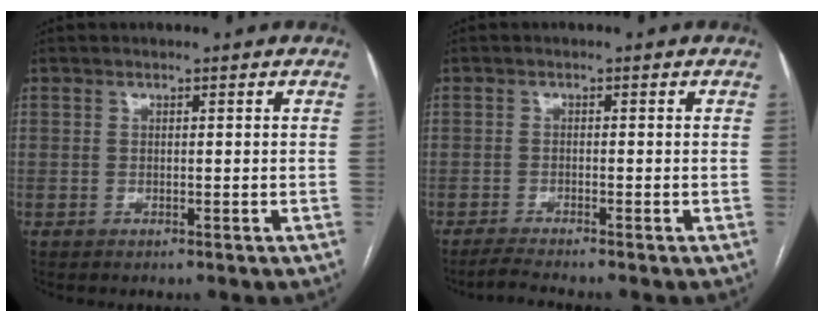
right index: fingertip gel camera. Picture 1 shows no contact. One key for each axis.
{"total": 2.8, "fx": -2.6, "fy": -0.8, "fz": 1.0, "tx": -0.023, "ty": -0.012, "tz": -0.051}